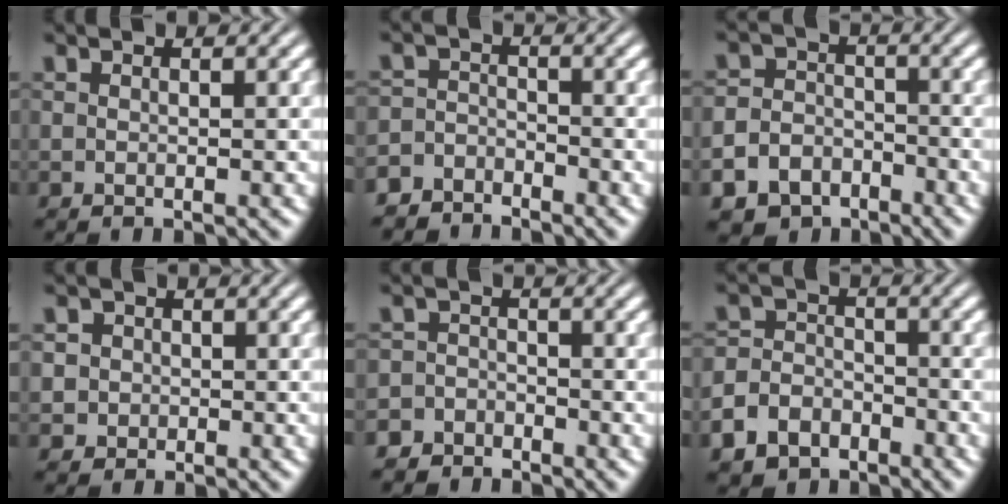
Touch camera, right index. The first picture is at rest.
{"total": 3.9, "force": [-3.6, 1.5, 0.0], "torque": [0.014, -0.015, -0.062]}
{"total": 9.0, "force": [-4.9, 7.2, 1.9], "torque": [-0.026, -0.033, -0.088]}
{"total": 3.7, "force": [-0.4, 3.6, 0.9], "torque": [-0.021, -0.008, -0.012]}
{"total": 3.7, "force": [-3.3, 1.7, -0.4], "torque": [0.017, -0.014, -0.057]}
{"total": 7.0, "force": [-3.8, 5.7, 1.7], "torque": [-0.023, -0.025, -0.064]}